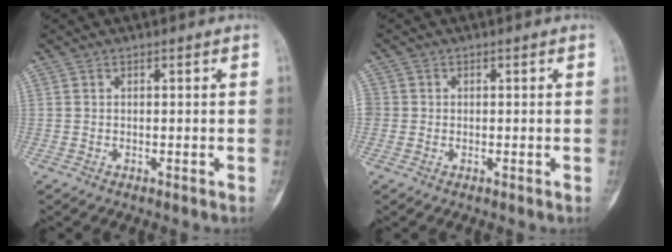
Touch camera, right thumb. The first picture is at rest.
{"total": 2.3, "force": [-0.2, 2.2, 0.6], "torque": [0.005, 0.007, -0.007]}